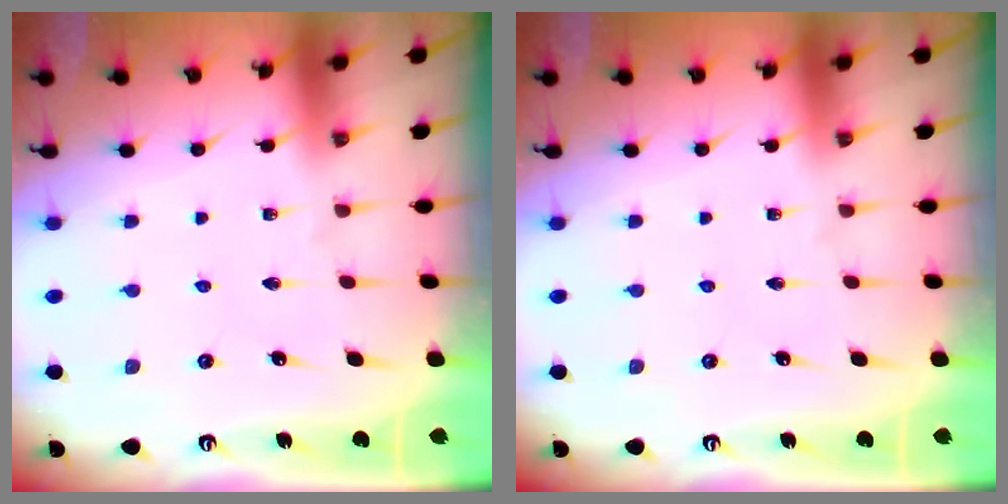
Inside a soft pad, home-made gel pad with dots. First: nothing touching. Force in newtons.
{"total": 0.0}